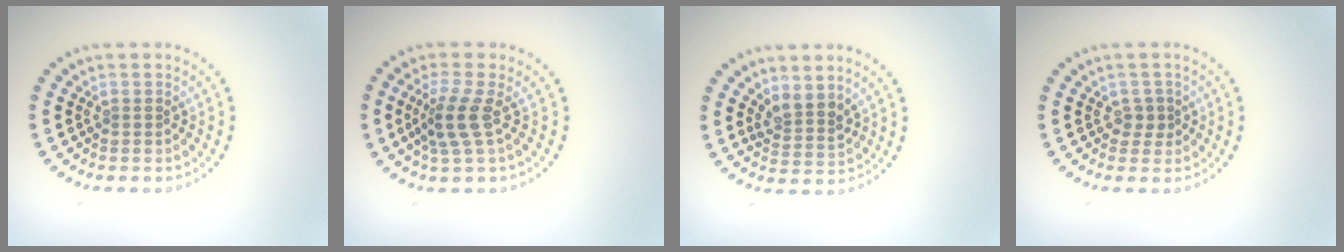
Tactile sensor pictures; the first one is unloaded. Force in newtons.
{"total": 2.9, "press": 2.4, "slide": 1.7}
{"total": 2.4, "press": 1.9, "slide": 1.5}
{"total": 1.3, "press": 1.1, "slide": 0.7}